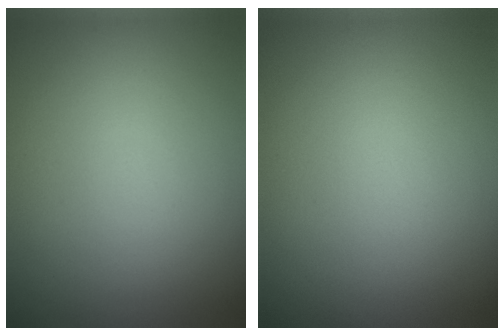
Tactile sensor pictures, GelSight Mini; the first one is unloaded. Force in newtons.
{"total": 0.0}